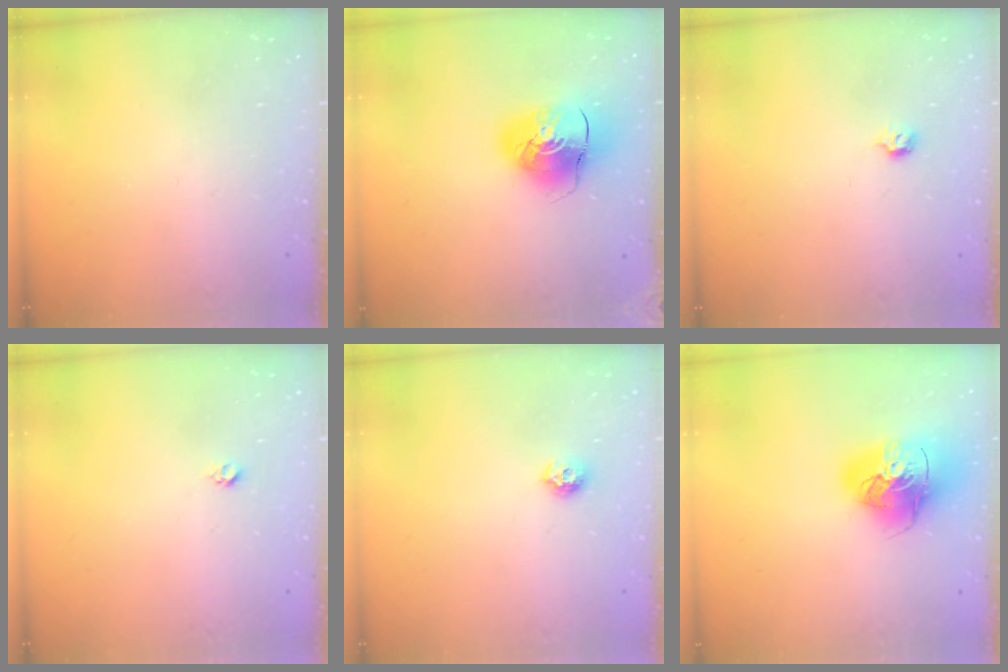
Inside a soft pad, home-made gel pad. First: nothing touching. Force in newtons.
{"total": 10.8, "press": 10.6, "slide": 1.6}
{"total": 3.2, "press": 3.1, "slide": 0.7}
{"total": 3.0, "press": 2.9, "slide": 0.4}
{"total": 6.4, "press": 6.3, "slide": 0.9}
{"total": 17.1, "press": 17.0, "slide": 2.5}